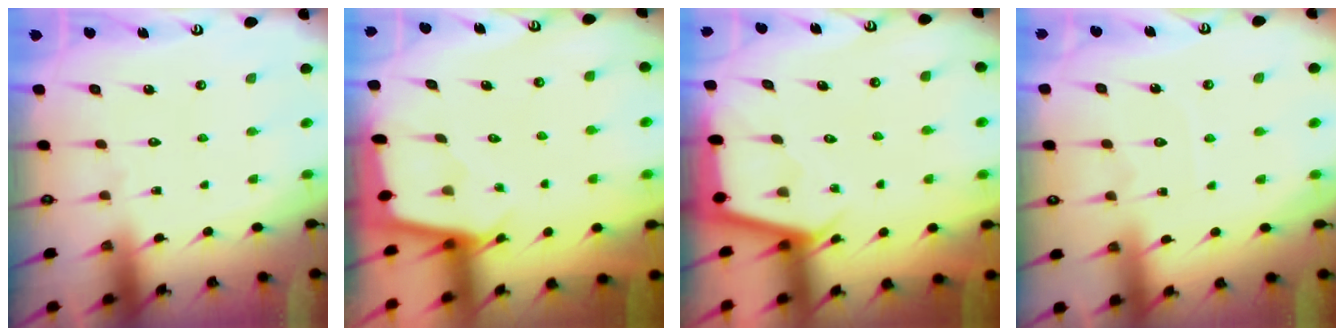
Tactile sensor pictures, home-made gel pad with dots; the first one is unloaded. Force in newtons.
{"total": 1.9, "press": 1.9, "slide": 0.2}
{"total": 2.4, "press": 2.4, "slide": 0.2}
{"total": 3.8, "press": 3.8, "slide": 0.4}